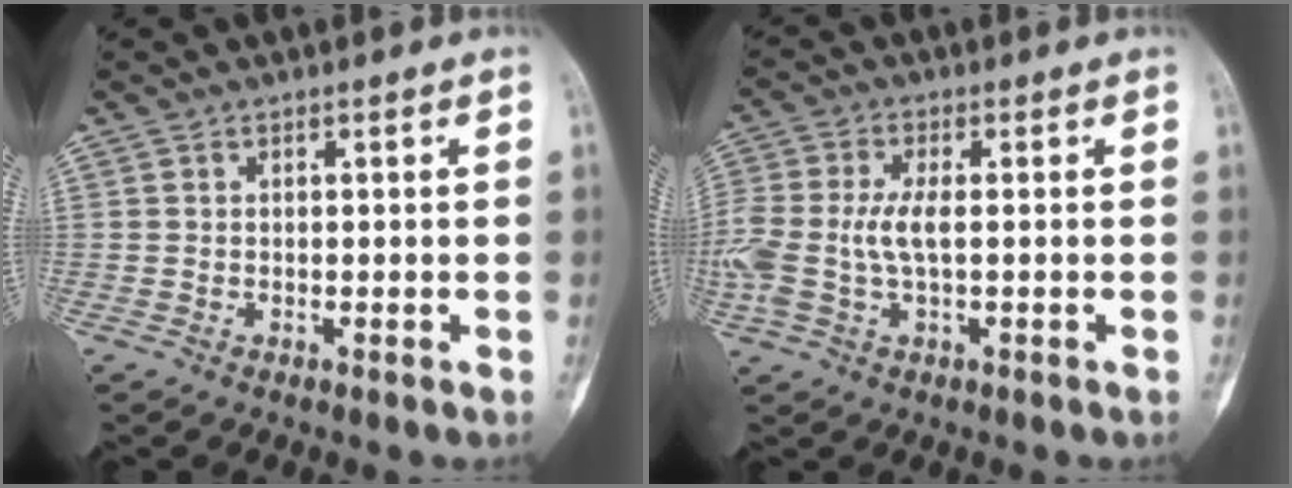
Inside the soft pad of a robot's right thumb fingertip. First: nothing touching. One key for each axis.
{"total": 9.2, "fx": -0.4, "fy": 4.4, "fz": 8.1, "tx": -0.213, "ty": 0.011, "tz": -0.003}